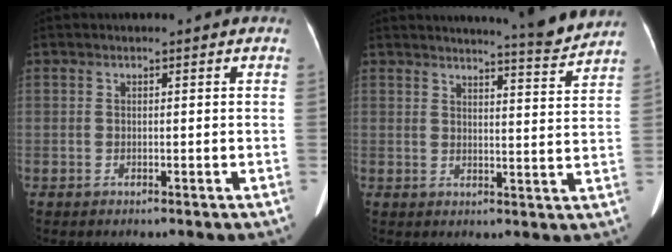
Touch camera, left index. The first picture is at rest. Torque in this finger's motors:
{"motor_torque": [0.67, -1.29, 0.07, 0.05]}